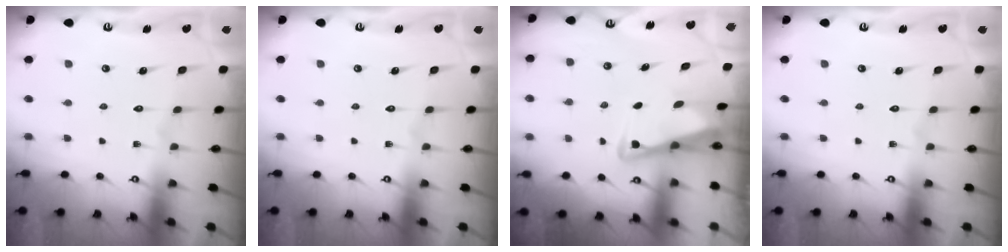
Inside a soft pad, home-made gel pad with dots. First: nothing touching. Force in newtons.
{"total": 0.0}
{"total": 4.6, "press": 4.5, "slide": 0.8}
{"total": 0.0}